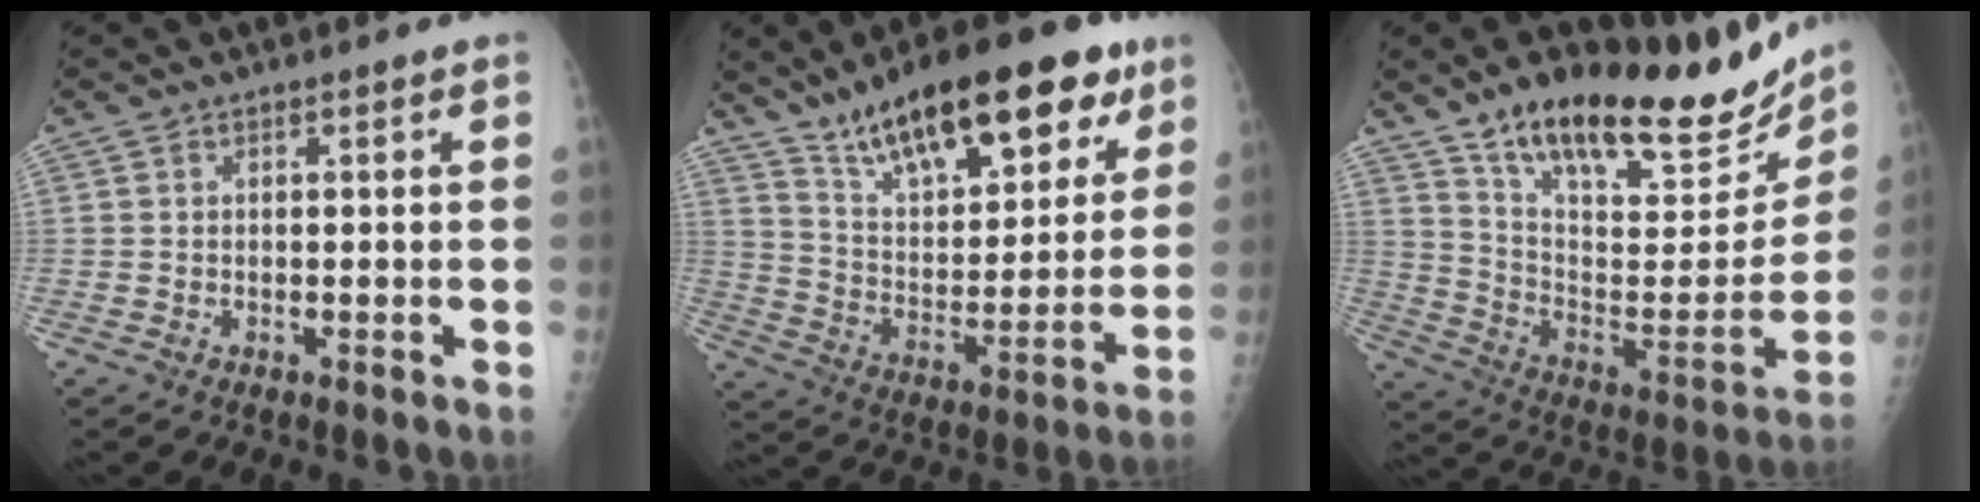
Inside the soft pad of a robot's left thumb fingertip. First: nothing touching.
{"total": 25.5, "force": [16.1, 9.7, 17.2], "torque": [-0.226, -0.042, 0.263]}
{"total": 27.4, "force": [20.5, 9.5, 15.6], "torque": [-0.200, -0.078, 0.321]}